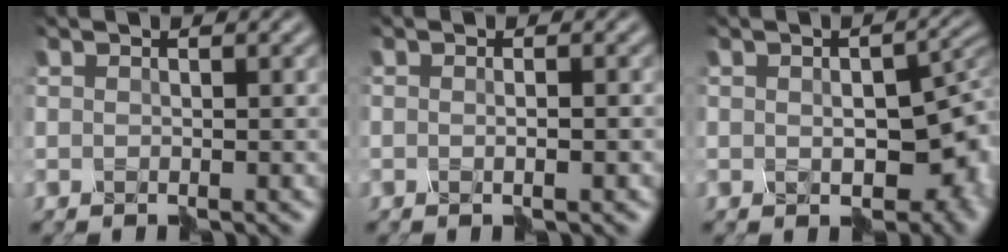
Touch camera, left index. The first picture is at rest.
{"total": 0.7, "force": [-0.4, -0.3, 0.4], "torque": [-0.008, -0.004, 0.001]}
{"total": 10.2, "force": [-1.8, 6.2, 7.8], "torque": [-0.088, -0.025, -0.008]}